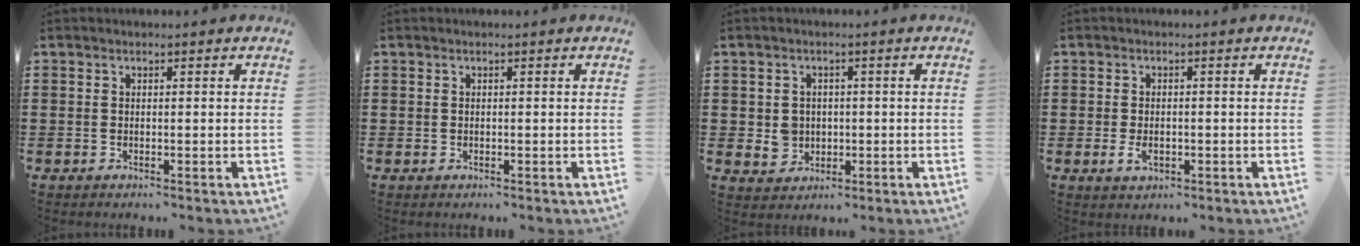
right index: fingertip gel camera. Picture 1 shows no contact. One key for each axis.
{"total": 0.0}
{"total": 3.0, "fx": -0.2, "fy": 2.8, "fz": 1.0, "tx": -0.031, "ty": 0.004, "tz": -0.004}
{"total": 2.1, "fx": -0.6, "fy": 1.3, "fz": 1.5, "tx": -0.029, "ty": 0.002, "tz": -0.011}